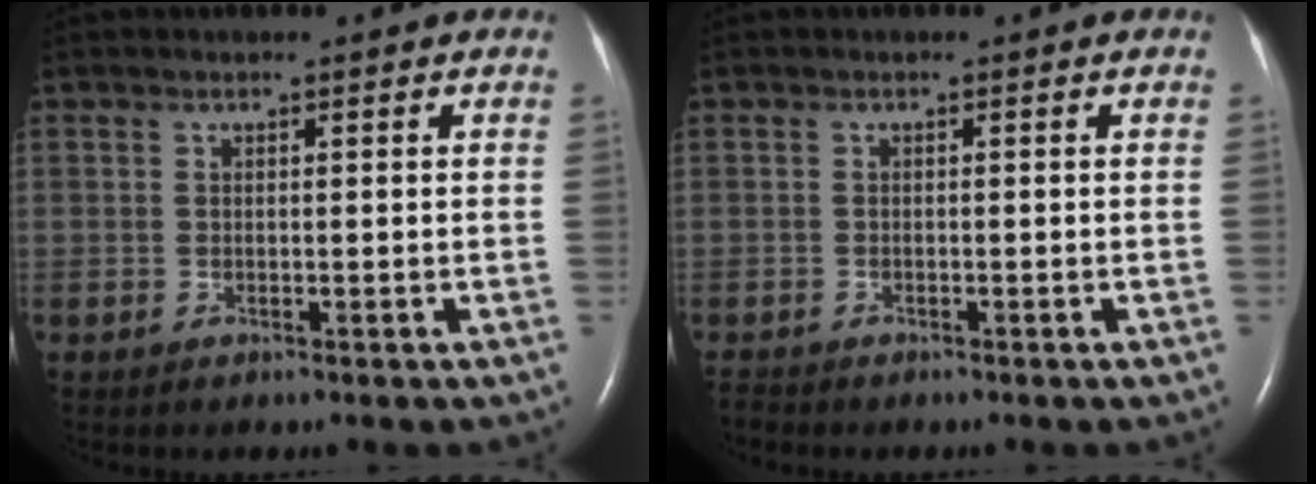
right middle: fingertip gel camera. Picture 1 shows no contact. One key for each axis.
{"total": 1.0, "fx": -1.0, "fy": 0.1, "fz": 0.1, "tx": -0.006, "ty": -0.005, "tz": -0.018}